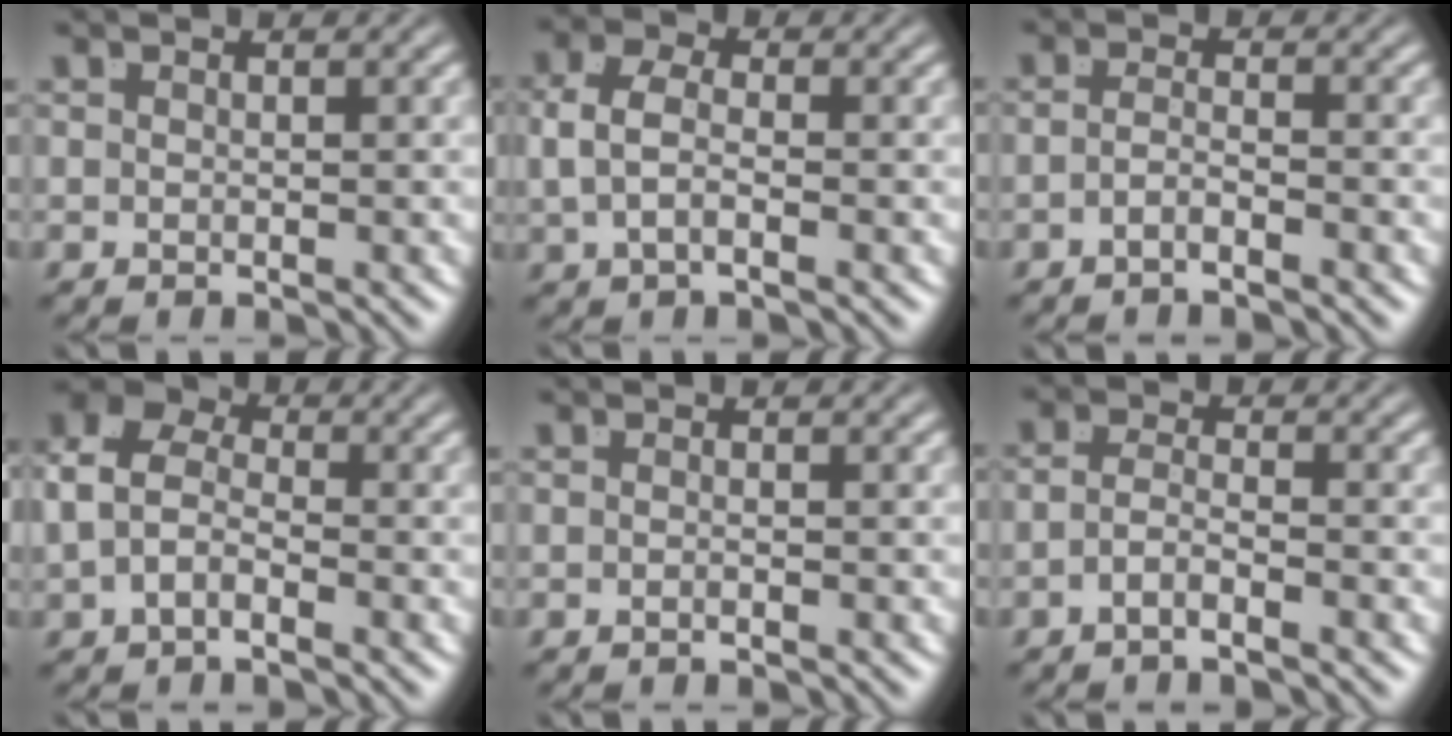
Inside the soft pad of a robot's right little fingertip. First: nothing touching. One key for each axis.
{"total": 3.7, "fx": -0.1, "fy": 2.2, "fz": 3.0, "tx": -0.063, "ty": -0.003, "tz": -0.004}
{"total": 2.1, "fx": -1.7, "fy": -0.5, "fz": 1.0, "tx": -0.018, "ty": -0.011, "tz": -0.028}
{"total": 7.7, "fx": 0.9, "fy": 6.0, "fz": 4.7, "tx": -0.087, "ty": 0.005, "tz": -0.003}
{"total": 0.8, "fx": -0.6, "fy": -0.4, "fz": 0.3, "tx": -0.003, "ty": 0.002, "tz": -0.012}
{"total": 2.3, "fx": -1.8, "fy": 0.1, "fz": 1.4, "tx": -0.026, "ty": -0.014, "tz": -0.029}